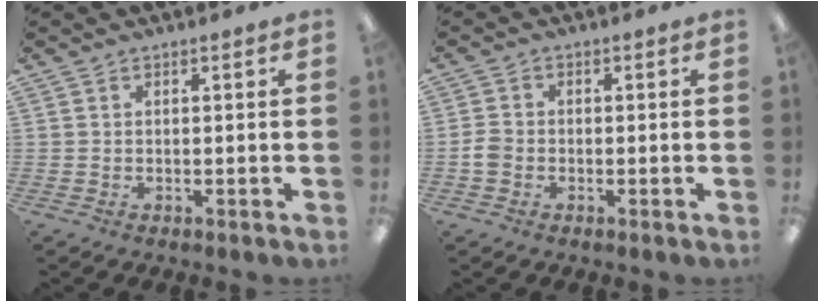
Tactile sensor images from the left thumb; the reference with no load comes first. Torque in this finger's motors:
{"motor_torque": [-0.29, 0.33, 0.15, -0.05, 0.00]}